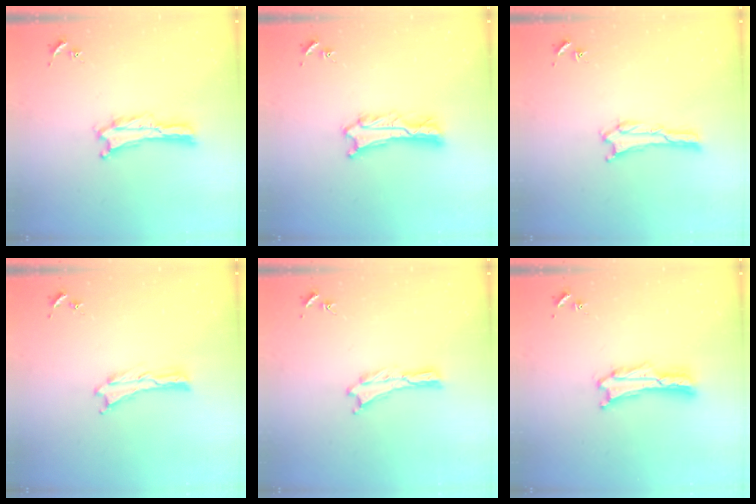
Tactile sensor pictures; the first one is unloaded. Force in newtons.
{"total": 2.2, "press": 2.2, "slide": 0.2}
{"total": 1.3, "press": 1.3, "slide": 0.4}
{"total": 0.0}
{"total": 0.0}
{"total": 1.7, "press": 1.7, "slide": 0.3}